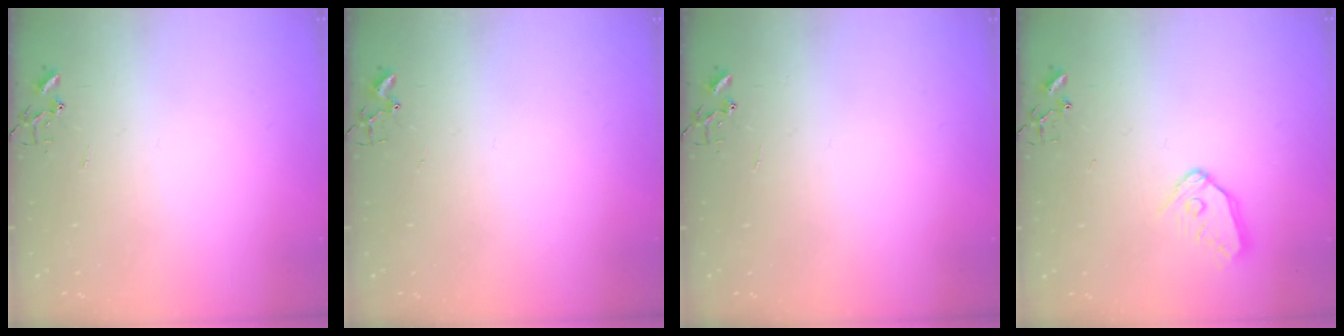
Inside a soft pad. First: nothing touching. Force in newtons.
{"total": 1.8, "press": 1.8, "slide": 0.2}
{"total": 0.0}
{"total": 10.0, "press": 9.9, "slide": 1.1}